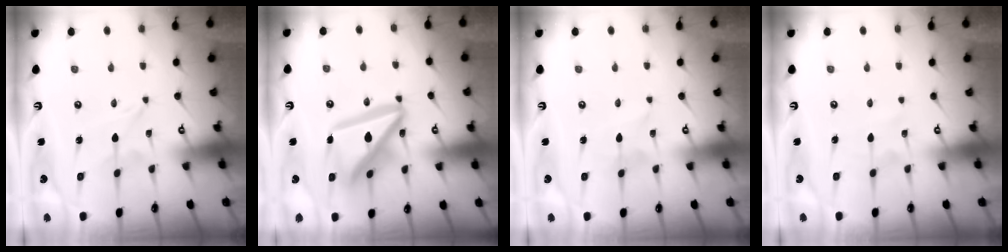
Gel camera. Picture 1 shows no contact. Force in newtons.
{"total": 18.4, "press": 18.3, "slide": 2.0}
{"total": 1.9, "press": 1.9, "slide": 0.2}
{"total": 2.6, "press": 2.6, "slide": 0.3}